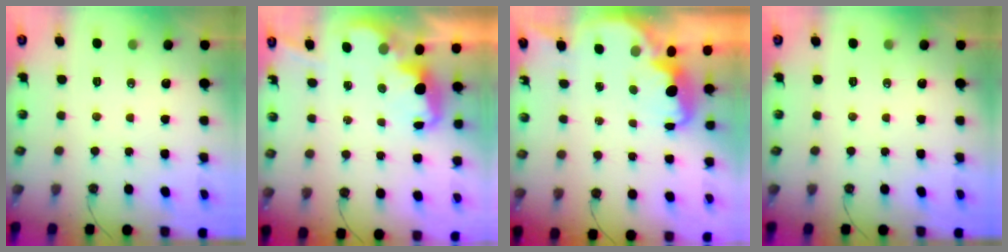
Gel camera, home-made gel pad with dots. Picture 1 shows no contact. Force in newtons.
{"total": 2.6, "press": 2.6, "slide": 0.5}
{"total": 2.8, "press": 2.8, "slide": 0.4}
{"total": 0.0}